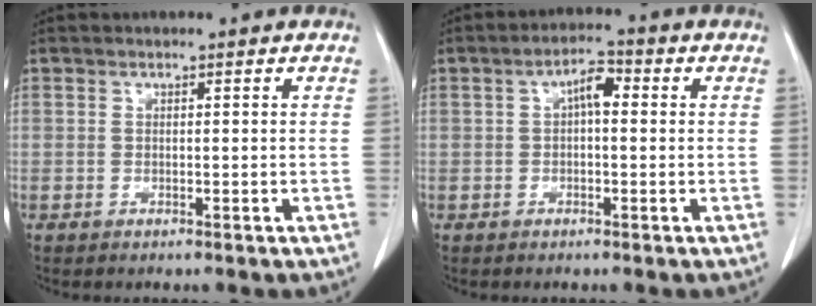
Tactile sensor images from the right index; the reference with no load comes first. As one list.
[{"total": 3.8, "force": [0.5, 1.5, 3.5], "torque": [-0.059, 0.017, 0.005]}]